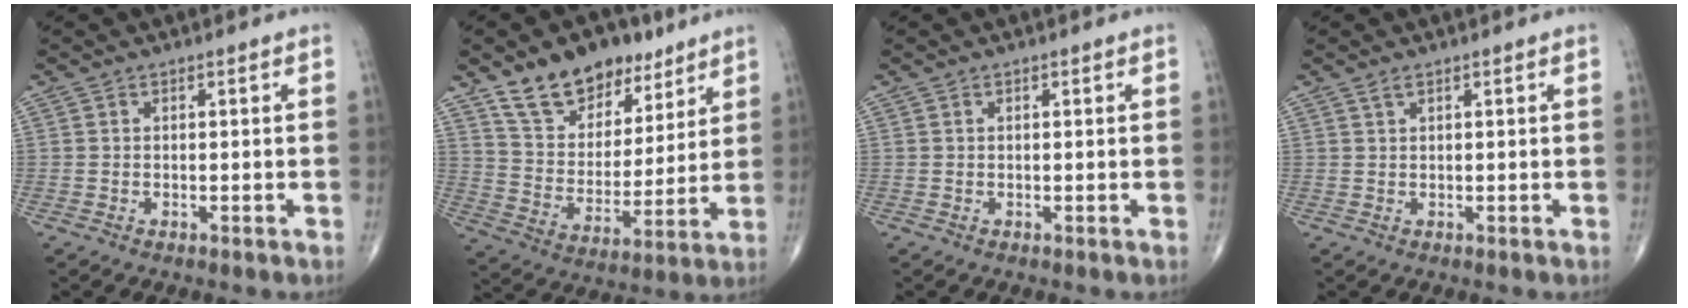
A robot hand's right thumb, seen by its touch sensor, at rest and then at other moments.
{"total": 16.3, "force": [11.1, 9.5, 7.3], "torque": [-0.078, -0.055, 0.198]}
{"total": 0.0}
{"total": 0.9, "force": [0.7, 0.2, 0.5], "torque": [-0.011, 0.004, 0.015]}